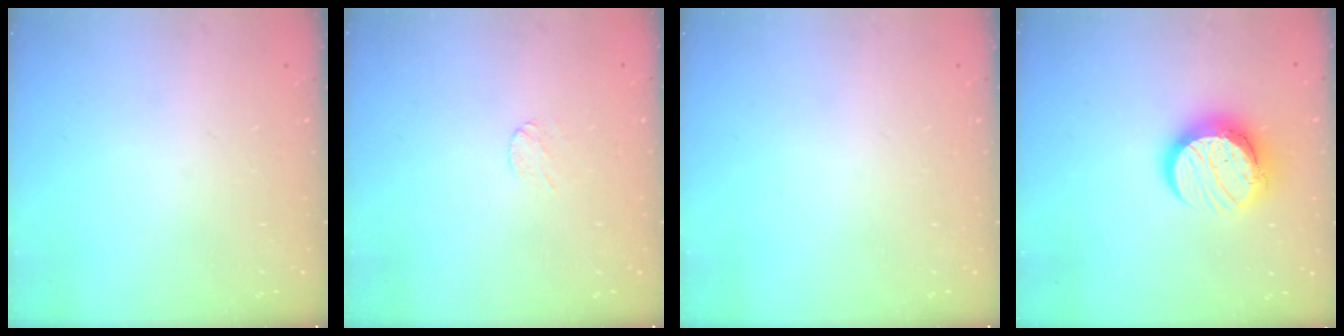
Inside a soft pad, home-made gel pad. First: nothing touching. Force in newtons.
{"total": 2.6, "press": 2.5, "slide": 0.3}
{"total": 0.0}
{"total": 12.4, "press": 12.3, "slide": 1.2}